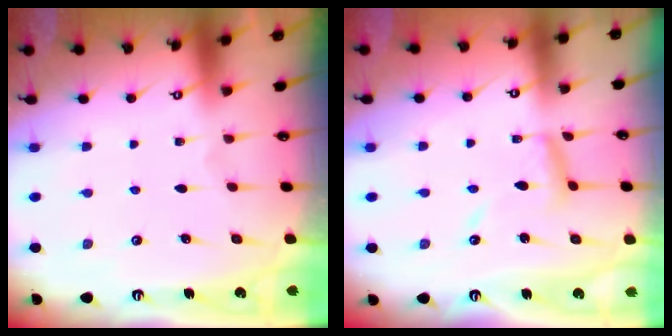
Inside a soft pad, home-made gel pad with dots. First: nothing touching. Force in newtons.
{"total": 9.8, "press": 9.7, "slide": 0.9}